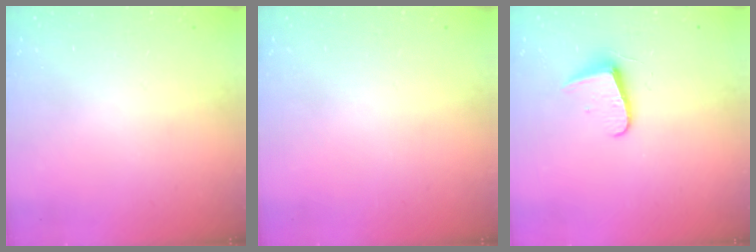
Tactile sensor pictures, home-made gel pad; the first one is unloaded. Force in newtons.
{"total": 0.0}
{"total": 6.8, "press": 6.8, "slide": 0.7}